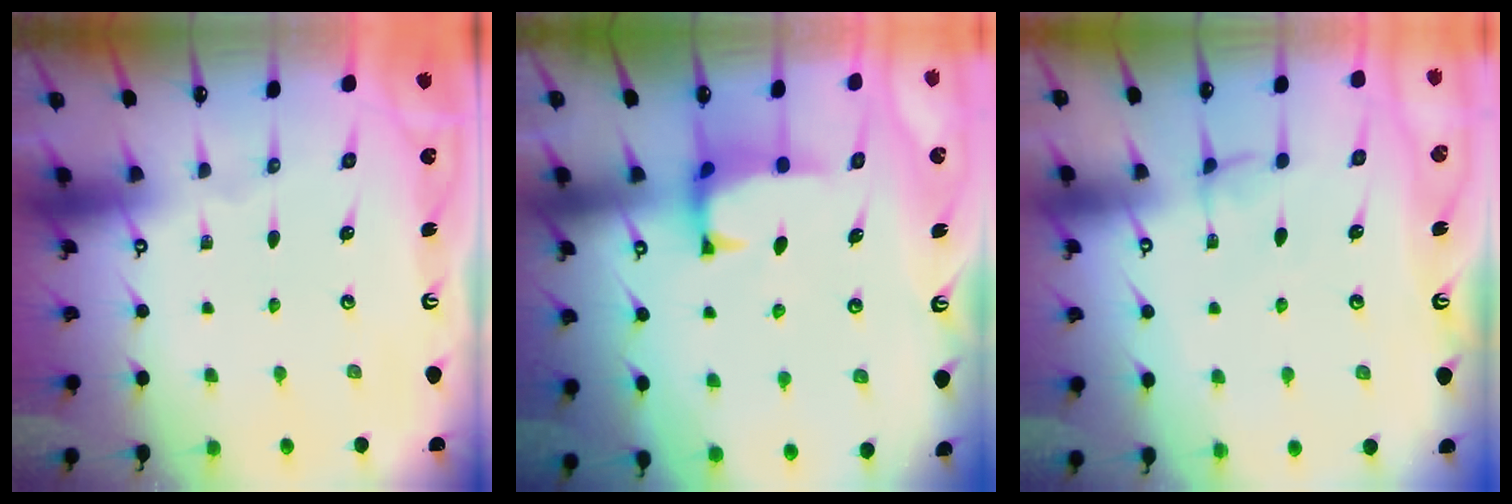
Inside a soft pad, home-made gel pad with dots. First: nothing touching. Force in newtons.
{"total": 1.1, "press": 0.8, "slide": 0.8}
{"total": 1.8, "press": 1.7, "slide": 0.5}